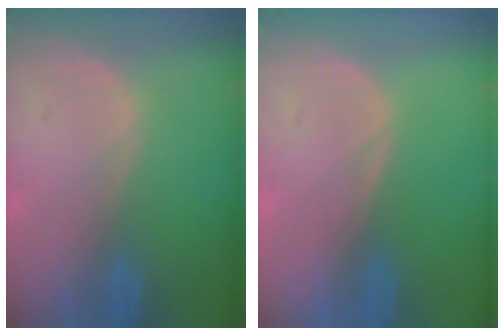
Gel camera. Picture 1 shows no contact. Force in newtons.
{"total": 0.0}